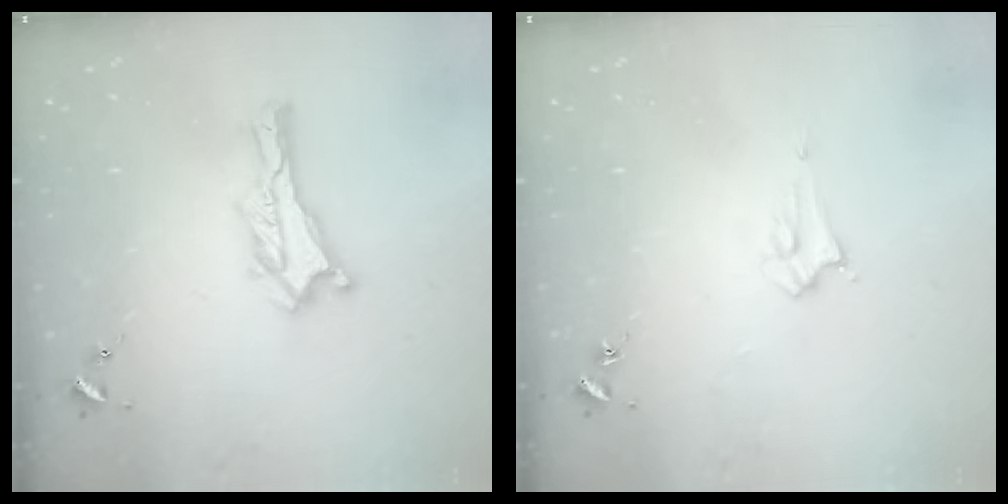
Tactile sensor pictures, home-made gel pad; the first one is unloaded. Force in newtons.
{"total": 2.1, "press": 2.1, "slide": 0.2}